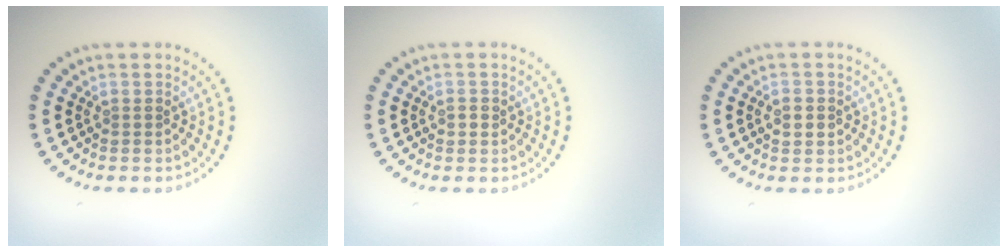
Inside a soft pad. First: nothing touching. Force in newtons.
{"total": 0.8, "press": 0.8, "slide": 0.3}
{"total": 1.4, "press": 1.4, "slide": 0.2}